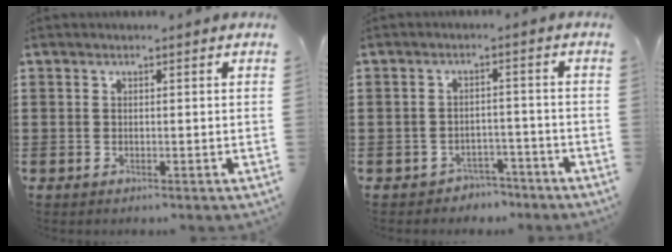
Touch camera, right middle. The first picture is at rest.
{"total": 2.8, "force": [-2.8, 0.7, -0.2], "torque": [-0.007, 0.002, -0.061]}